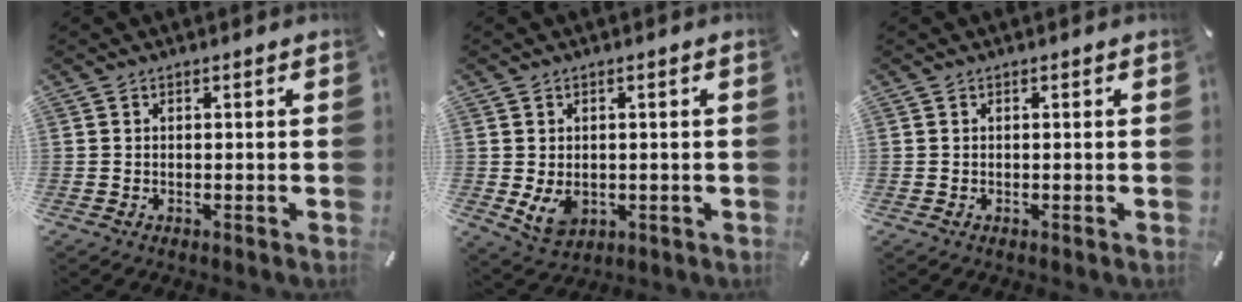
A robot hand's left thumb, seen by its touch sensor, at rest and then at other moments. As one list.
[{"total": 5.4, "force": [-0.3, 4.3, 3.3], "torque": [-0.067, -0.007, -0.008]}, {"total": 0.0}]